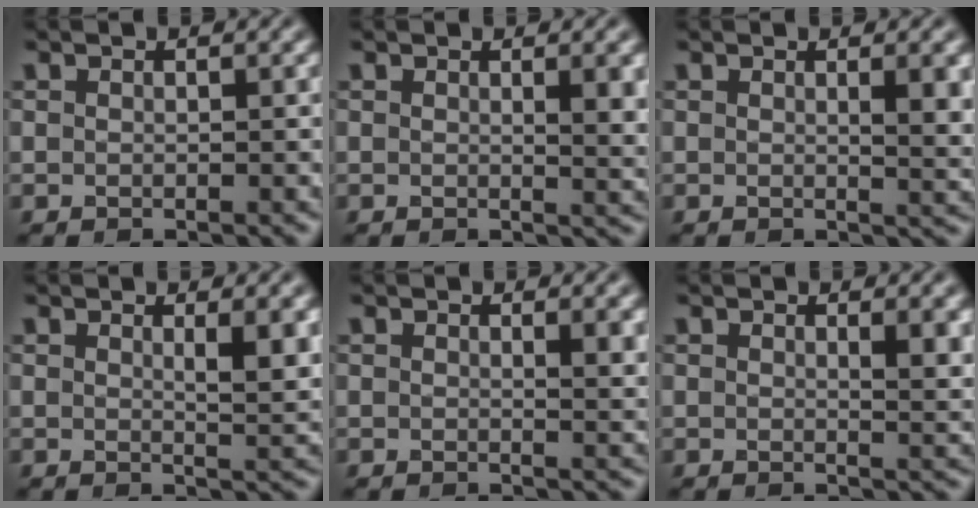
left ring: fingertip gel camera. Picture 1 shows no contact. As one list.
[{"total": 3.0, "force": [0.7, 0.9, 2.8], "torque": [-0.028, -0.002, 0.011]}, {"total": 3.4, "force": [0.8, 1.0, 3.1], "torque": [-0.032, -0.001, 0.011]}, {"total": 3.0, "force": [1.1, 0.8, 2.6], "torque": [-0.031, -0.005, 0.019]}, {"total": 2.0, "force": [0.9, 0.6, 1.7], "torque": [-0.013, -0.001, 0.012]}, {"total": 2.6, "force": [1.0, 0.8, 2.2], "torque": [-0.020, -0.003, 0.016]}]